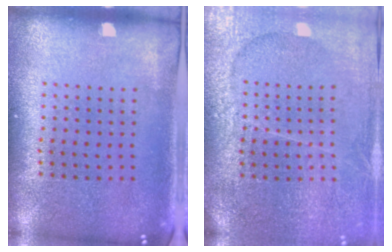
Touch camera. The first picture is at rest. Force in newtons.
{"total": 3.6, "press": 3.3, "slide": 1.4}